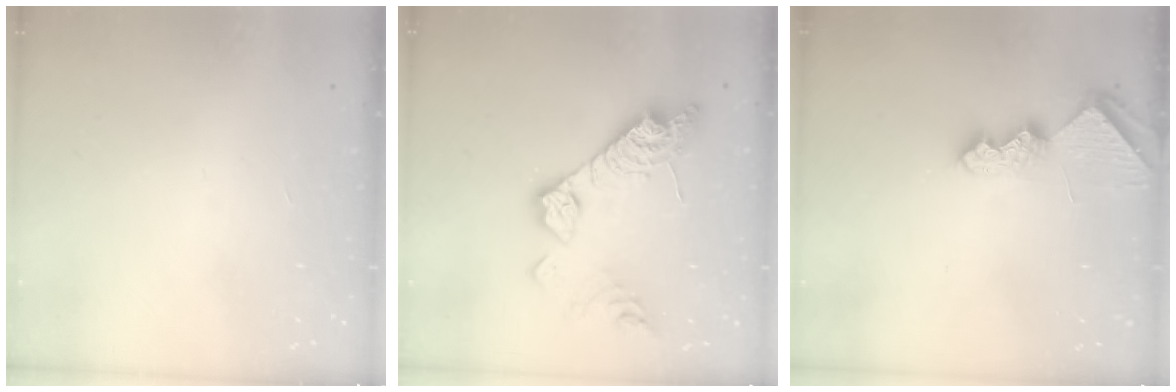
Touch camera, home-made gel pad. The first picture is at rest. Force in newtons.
{"total": 16.8, "press": 16.7, "slide": 1.1}
{"total": 7.9, "press": 7.8, "slide": 0.5}